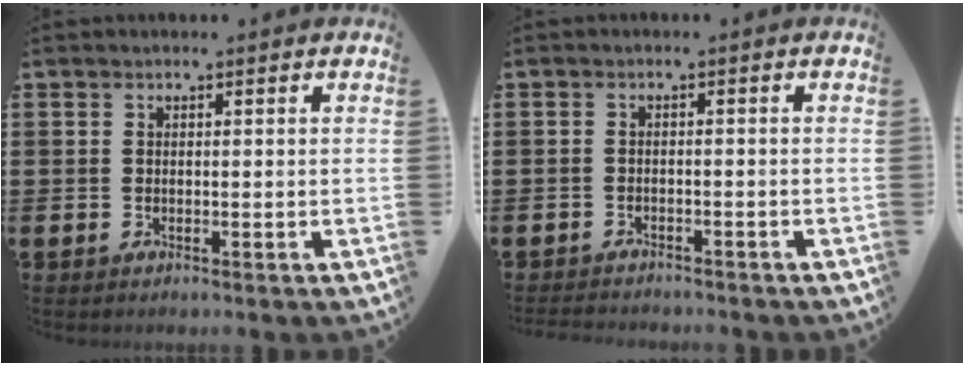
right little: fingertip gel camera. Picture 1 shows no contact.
{"total": 1.3, "force": [-1.2, 0.0, -0.1], "torque": [-0.003, 0.003, -0.027]}